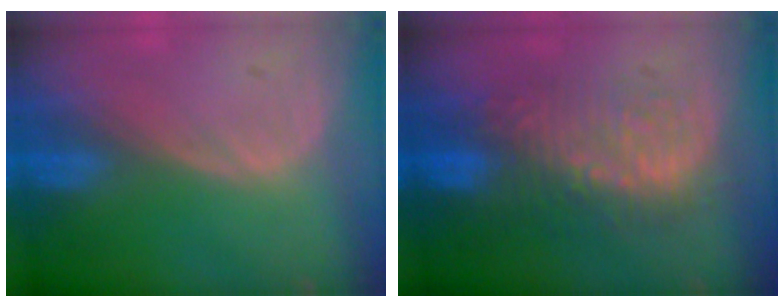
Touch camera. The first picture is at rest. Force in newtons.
{"total": 9.5, "press": 8.8, "slide": 3.5}